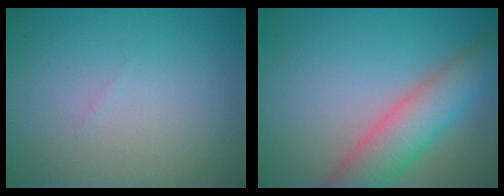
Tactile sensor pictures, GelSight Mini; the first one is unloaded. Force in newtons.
{"total": 6.4, "press": 6.4, "slide": 0.4}